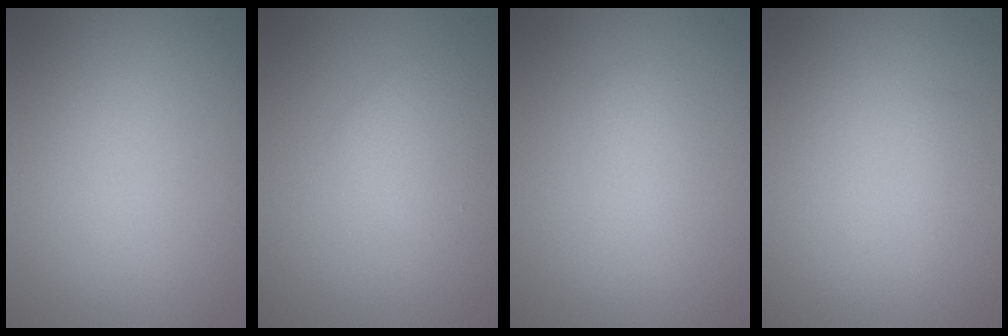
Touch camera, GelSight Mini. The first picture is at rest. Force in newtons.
{"total": 1.9, "press": 1.9, "slide": 0.2}
{"total": 1.0, "press": 1.0, "slide": 0.1}
{"total": 0.7, "press": 0.7, "slide": 0.0}